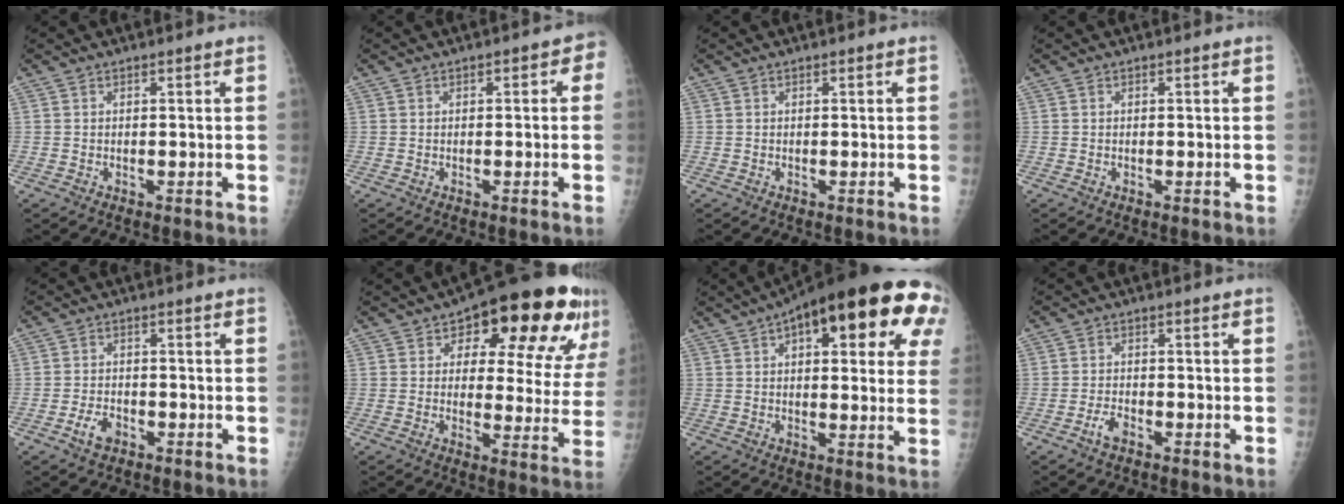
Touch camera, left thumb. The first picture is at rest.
{"total": 2.7, "force": [0.2, 1.6, 2.1], "torque": [-0.010, 0.009, -0.005]}
{"total": 0.0}
{"total": 0.0}
{"total": 3.4, "force": [-1.9, 2.0, 2.0], "torque": [-0.035, 0.012, -0.032]}
{"total": 21.0, "force": [10.5, 9.3, 15.6], "torque": [-0.161, -0.012, 0.140]}
{"total": 26.8, "force": [11.2, 9.7, 22.3], "torque": [-0.264, 0.025, 0.146]}
{"total": 2.5, "force": [-1.6, 1.1, 1.6], "torque": [-0.035, 0.010, -0.030]}